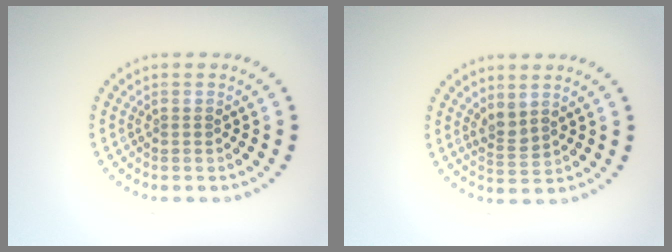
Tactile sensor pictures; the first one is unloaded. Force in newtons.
{"total": 1.7, "press": 1.4, "slide": 1.0}